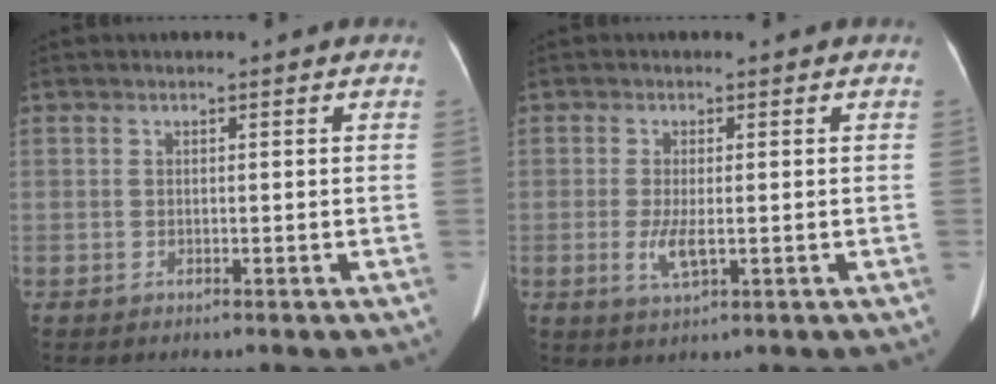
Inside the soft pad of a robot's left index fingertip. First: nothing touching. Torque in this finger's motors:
{"motor_torque": [0.68, 0.27, 0.30, 0.03]}